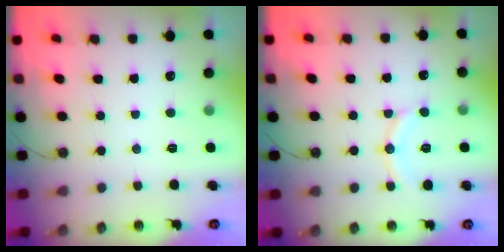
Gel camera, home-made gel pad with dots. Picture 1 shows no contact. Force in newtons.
{"total": 9.6, "press": 9.5, "slide": 0.9}